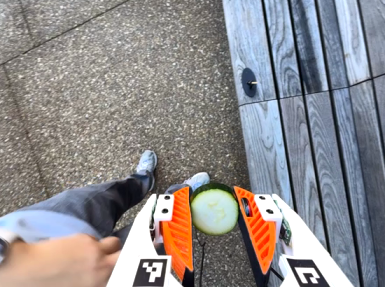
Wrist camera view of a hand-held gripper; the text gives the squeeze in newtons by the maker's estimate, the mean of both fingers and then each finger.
{"total": 10.6, "left": 10.5, "right": 10.8}